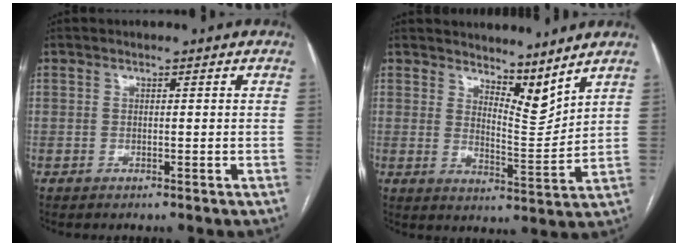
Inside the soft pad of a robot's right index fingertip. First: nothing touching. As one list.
[{"total": 6.2, "force": [5.5, 1.3, 2.7], "torque": [-0.047, -0.017, 0.099]}]